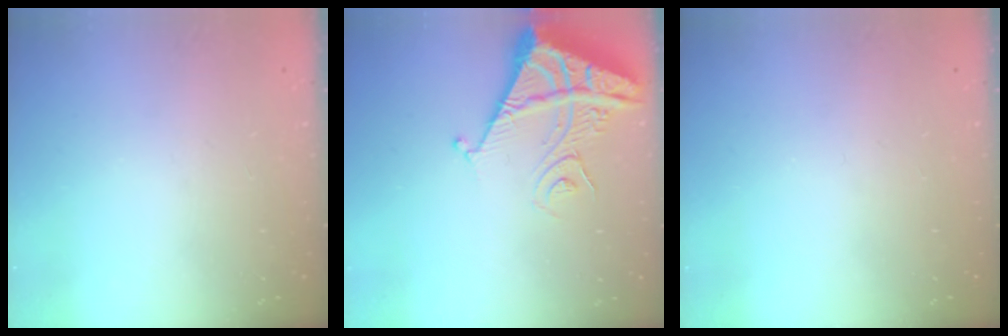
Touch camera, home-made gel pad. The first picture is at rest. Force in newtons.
{"total": 10.0, "press": 9.9, "slide": 1.3}
{"total": 0.0}